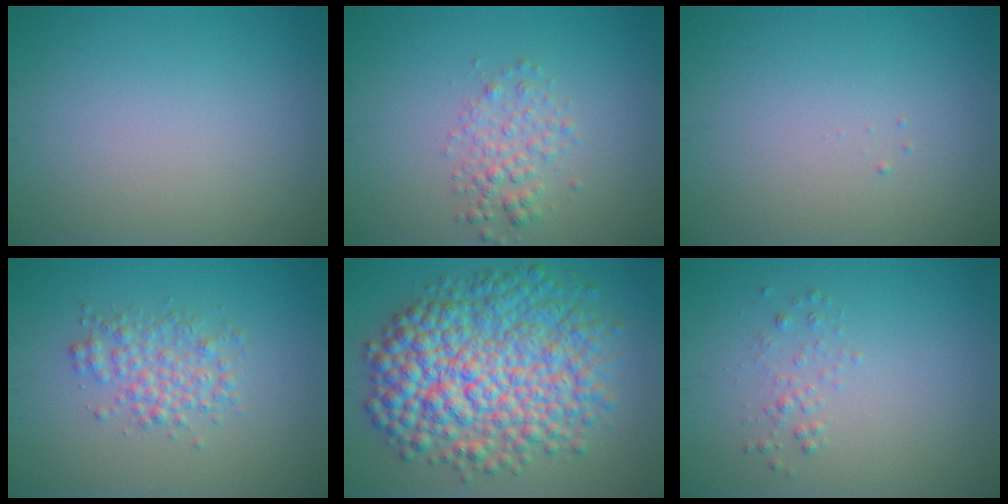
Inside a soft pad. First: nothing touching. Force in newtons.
{"total": 2.3, "press": 2.3, "slide": 0.1}
{"total": 0.0}
{"total": 2.7, "press": 2.7, "slide": 0.0}
{"total": 11.6, "press": 11.6, "slide": 0.0}
{"total": 1.0, "press": 1.0, "slide": 0.0}